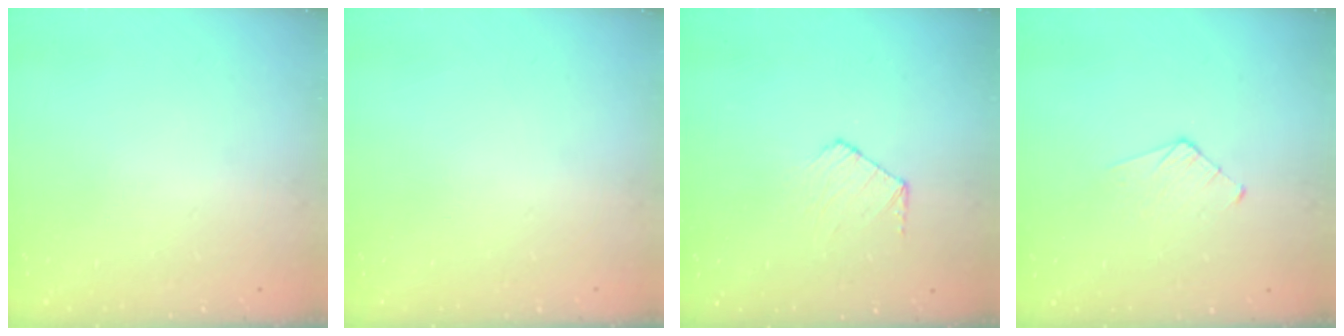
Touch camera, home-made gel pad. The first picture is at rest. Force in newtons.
{"total": 0.0}
{"total": 6.5, "press": 6.4, "slide": 0.6}
{"total": 3.9, "press": 3.9, "slide": 0.3}